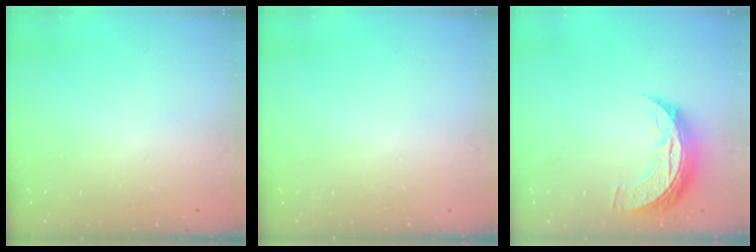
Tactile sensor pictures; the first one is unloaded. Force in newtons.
{"total": 0.0}
{"total": 8.7, "press": 8.7, "slide": 0.7}